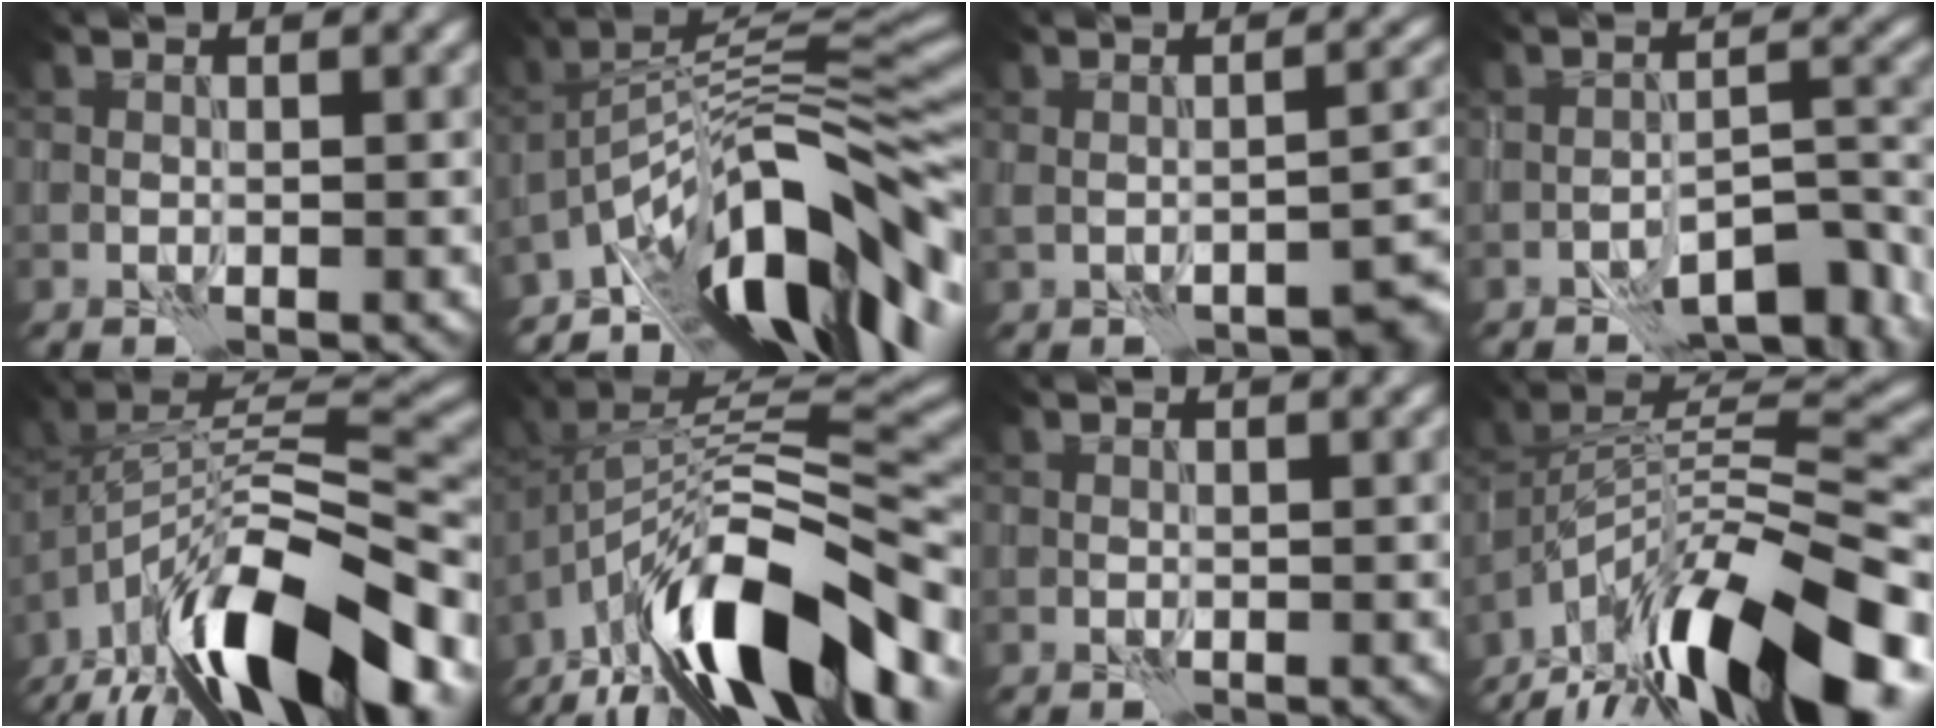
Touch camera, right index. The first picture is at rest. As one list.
[{"total": 14.3, "force": [-7.2, 5.1, 11.2], "torque": [-0.165, 0.031, -0.121]}, {"total": 3.4, "force": [-1.6, 1.0, 2.8], "torque": [-0.045, -0.004, -0.021]}, {"total": 8.3, "force": [-5.9, 2.9, 5.1], "torque": [-0.063, 0.001, -0.091]}, {"total": 16.3, "force": [-9.5, 6.0, 11.8], "torque": [-0.217, 0.017, -0.164]}, {"total": 15.1, "force": [-8.0, 6.3, 11.1], "torque": [-0.192, 0.019, -0.133]}, {"total": 0.0}, {"total": 15.6, "force": [-10.4, 4.8, 10.6], "torque": [-0.192, 0.023, -0.183]}]